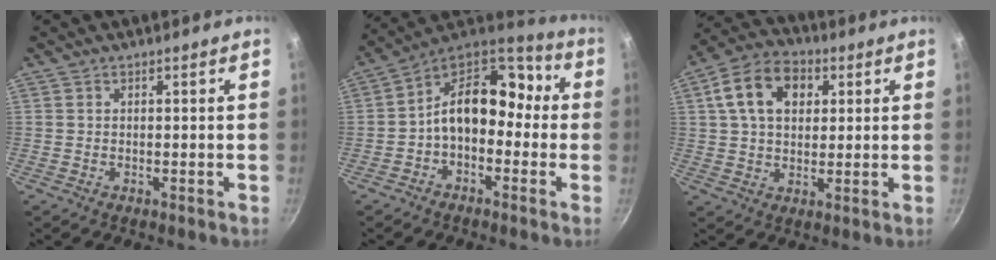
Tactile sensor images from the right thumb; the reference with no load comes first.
{"total": 15.1, "force": [-1.4, 10.5, 10.7], "torque": [-0.137, 0.062, -0.044]}
{"total": 12.9, "force": [3.9, 9.0, 8.4], "torque": [-0.131, 0.012, 0.052]}